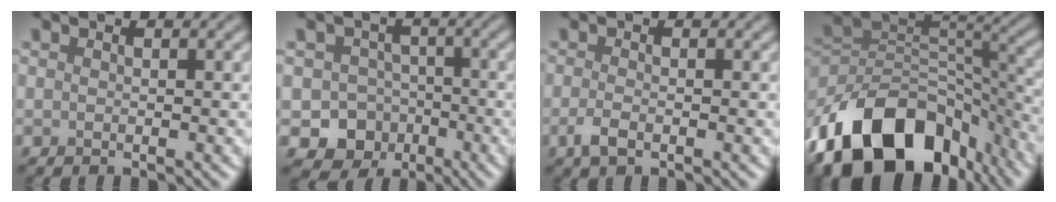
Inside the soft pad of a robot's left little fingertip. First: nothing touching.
{"total": 7.8, "force": [-3.4, 6.8, 1.7], "torque": [0.001, -0.020, -0.065]}
{"total": 1.7, "force": [-0.8, 0.6, 1.3], "torque": [-0.031, -0.004, -0.020]}
{"total": 16.1, "force": [-9.9, 9.7, 8.1], "torque": [-0.158, 0.004, -0.168]}